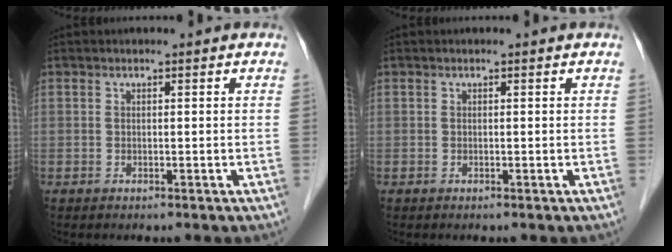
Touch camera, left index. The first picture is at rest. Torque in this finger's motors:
{"motor_torque": [0.00, 0.00, 0.01, 0.00]}